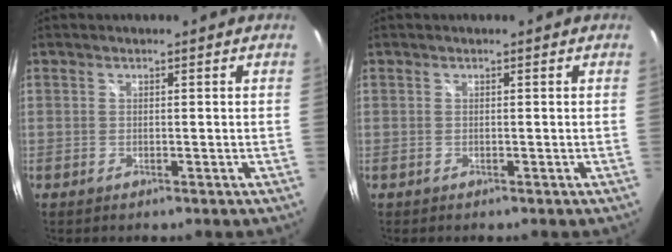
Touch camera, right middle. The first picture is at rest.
{"total": 0.0}